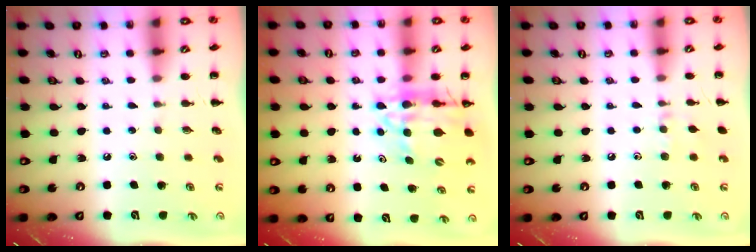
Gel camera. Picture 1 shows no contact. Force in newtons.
{"total": 13.7, "press": 13.2, "slide": 3.8}
{"total": 6.0, "press": 5.7, "slide": 1.9}